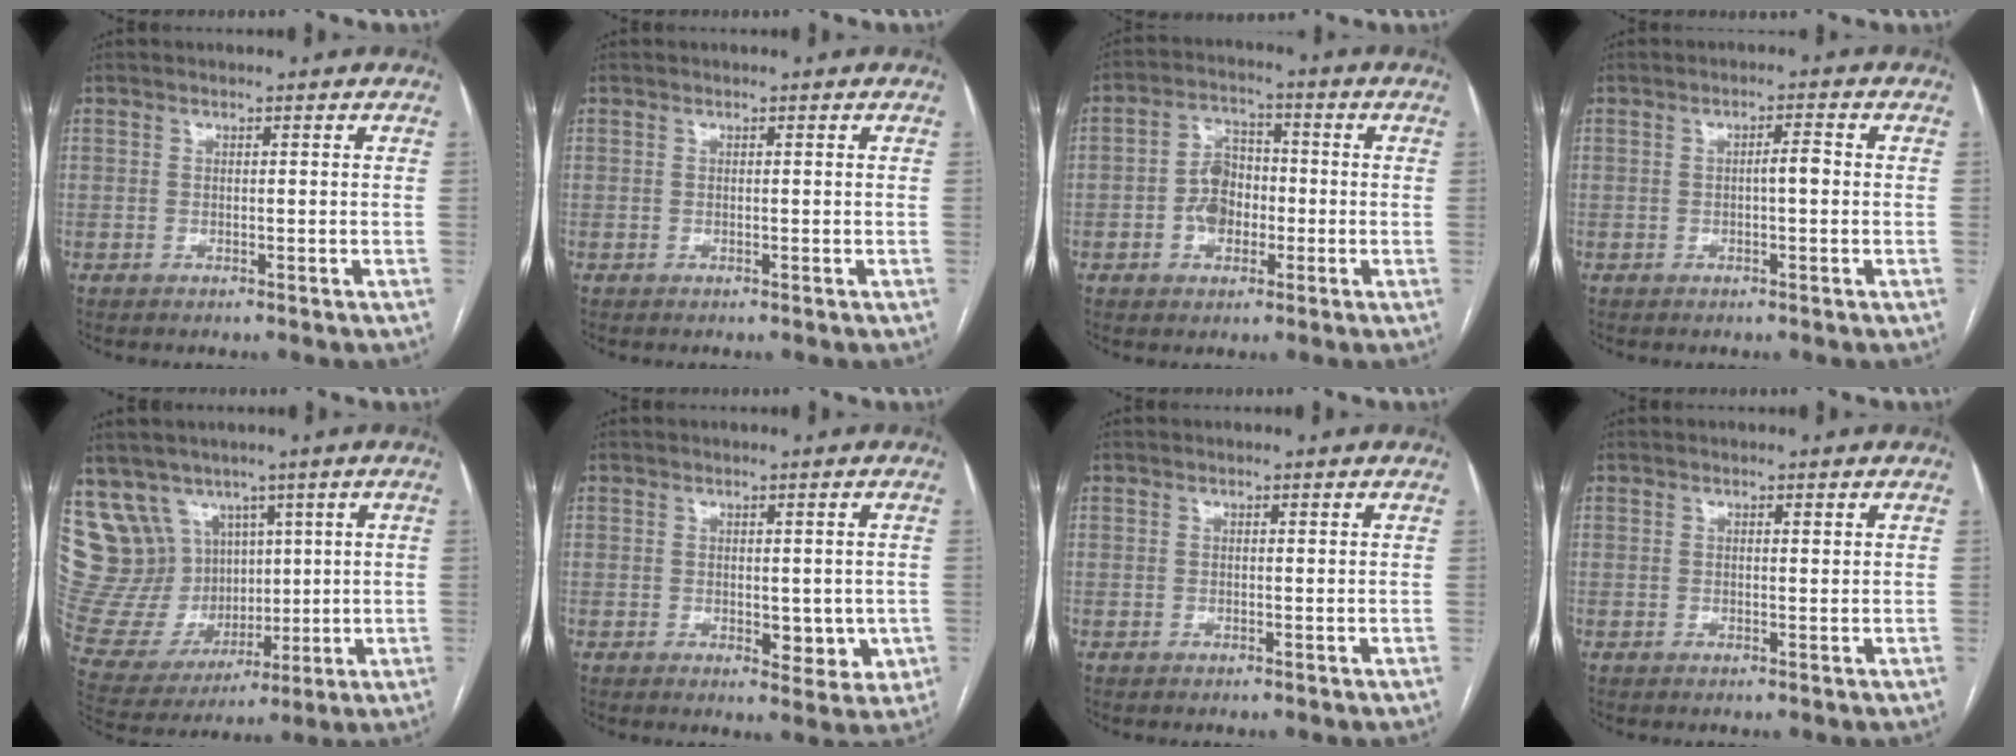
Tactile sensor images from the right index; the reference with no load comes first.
{"total": 0.0}
{"total": 6.4, "force": [-1.4, 4.6, 4.3], "torque": [-0.083, 0.018, -0.024]}
{"total": 2.2, "force": [-0.2, 0.4, 2.2], "torque": [-0.035, 0.005, -0.003]}
{"total": 16.9, "force": [8.4, 13.5, 5.7], "torque": [-0.139, 0.065, 0.197]}
{"total": 5.3, "force": [-0.7, 2.9, 4.4], "torque": [-0.039, -0.006, 0.001]}
{"total": 0.0}
{"total": 0.6, "force": [0.4, 0.2, 0.5], "torque": [-0.011, -0.002, 0.006]}